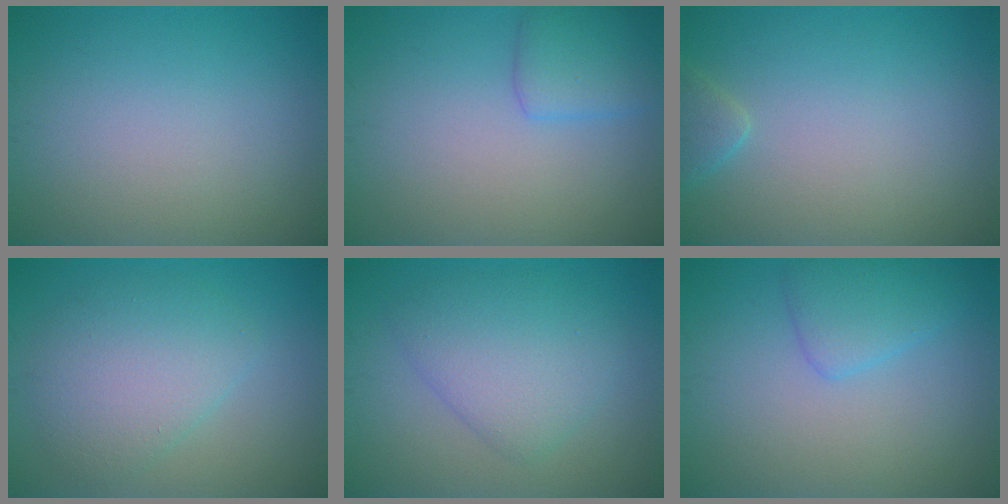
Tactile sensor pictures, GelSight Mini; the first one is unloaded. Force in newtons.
{"total": 2.7, "press": 2.7, "slide": 0.0}
{"total": 1.5, "press": 1.5, "slide": 0.1}
{"total": 4.6, "press": 4.6, "slide": 0.2}
{"total": 4.9, "press": 4.9, "slide": 0.3}
{"total": 2.6, "press": 2.6, "slide": 0.1}